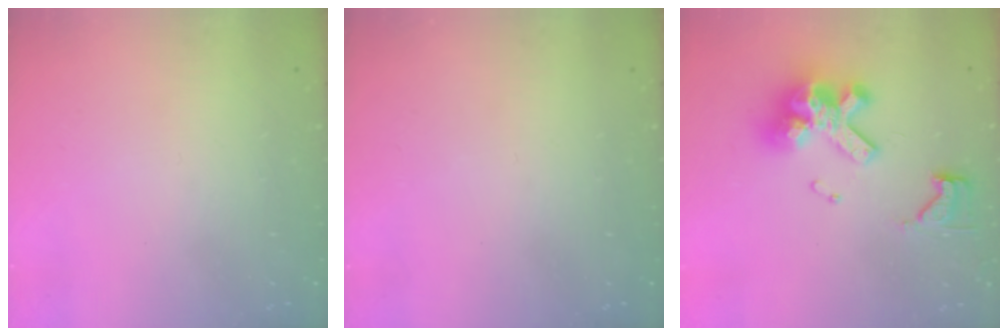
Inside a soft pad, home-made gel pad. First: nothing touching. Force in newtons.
{"total": 0.0}
{"total": 14.8, "press": 14.7, "slide": 1.8}